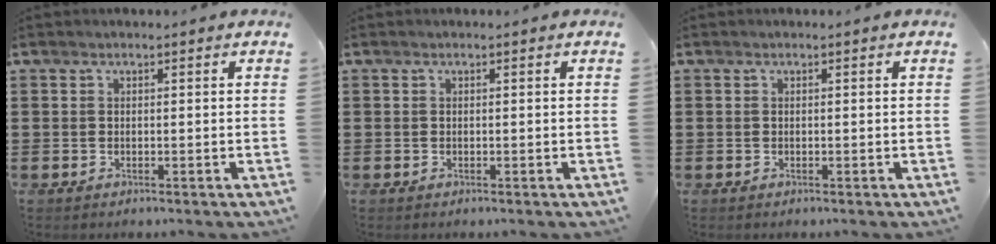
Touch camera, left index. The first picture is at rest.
{"total": 0.0}
{"total": 0.0}